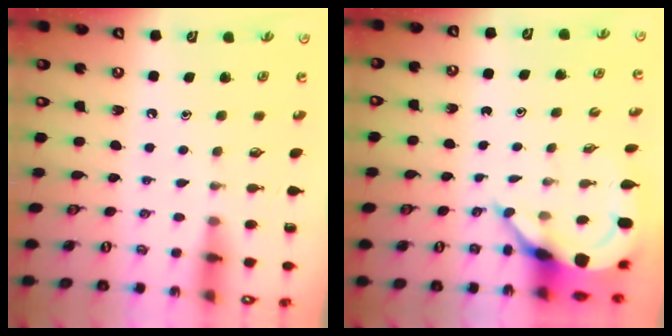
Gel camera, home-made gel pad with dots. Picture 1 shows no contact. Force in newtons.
{"total": 6.5, "press": 6.5, "slide": 0.6}